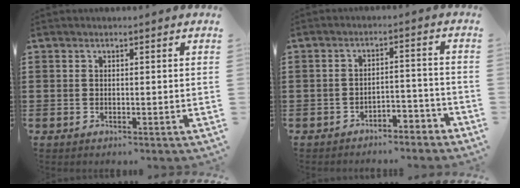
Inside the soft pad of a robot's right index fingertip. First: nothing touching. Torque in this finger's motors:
{"motor_torque": [1.03, 1.11, 0.19, 0.00]}